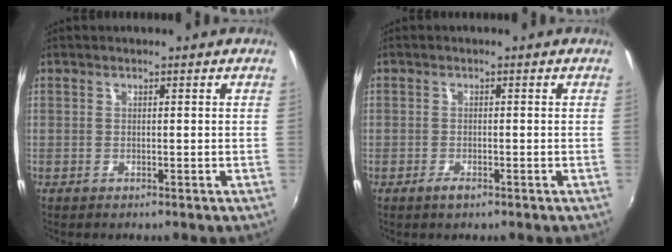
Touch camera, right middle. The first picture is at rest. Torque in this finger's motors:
{"motor_torque": [0.14, -0.19, -0.16, -0.12]}